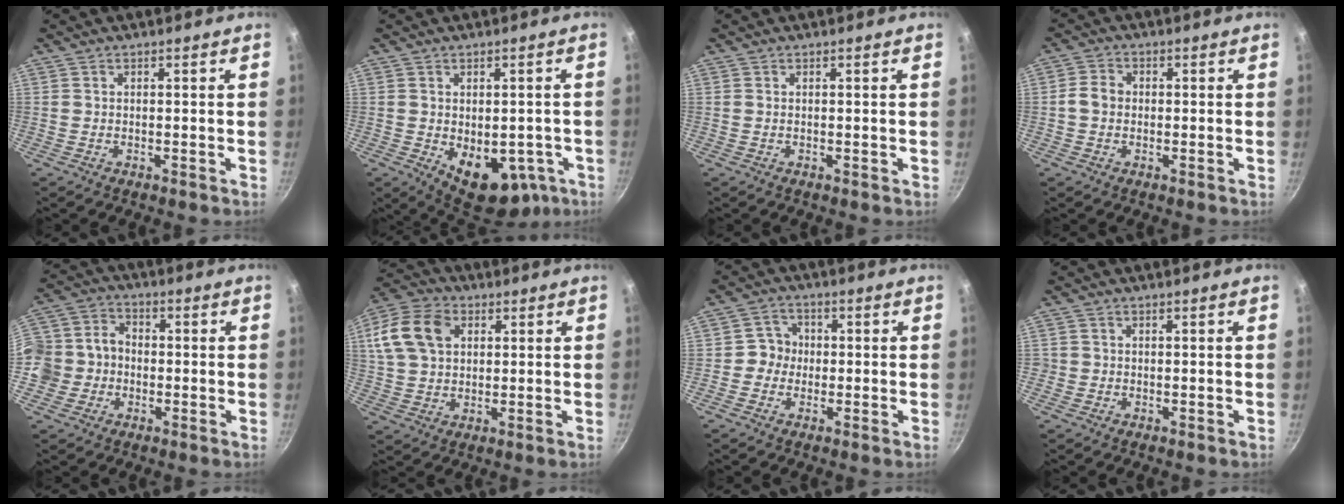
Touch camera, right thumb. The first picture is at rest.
{"total": 13.9, "force": [-4.1, 8.6, 10.1], "torque": [-0.084, -0.004, -0.034]}
{"total": 0.0}
{"total": 3.6, "force": [-0.3, 3.0, 2.0], "torque": [-0.030, 0.012, -0.013]}
{"total": 10.8, "force": [-2.2, 9.5, 4.8], "torque": [-0.064, 0.031, -0.056]}
{"total": 15.1, "force": [4.3, 11.0, 9.4], "torque": [-0.185, 0.016, 0.070]}
{"total": 4.2, "force": [-0.4, 4.1, 1.1], "torque": [0.015, 0.012, -0.018]}
{"total": 1.0, "force": [-0.3, 1.0, 0.1], "torque": [0.001, 0.003, -0.006]}